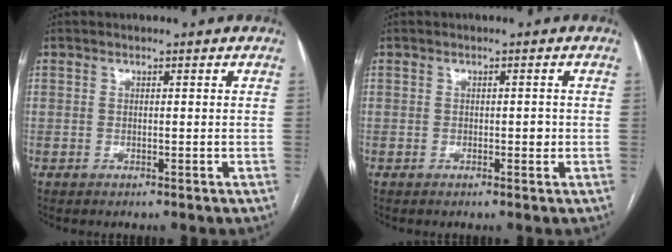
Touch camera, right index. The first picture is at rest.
{"total": 1.4, "force": [-0.2, 0.8, 1.2], "torque": [-0.016, 0.001, -0.003]}